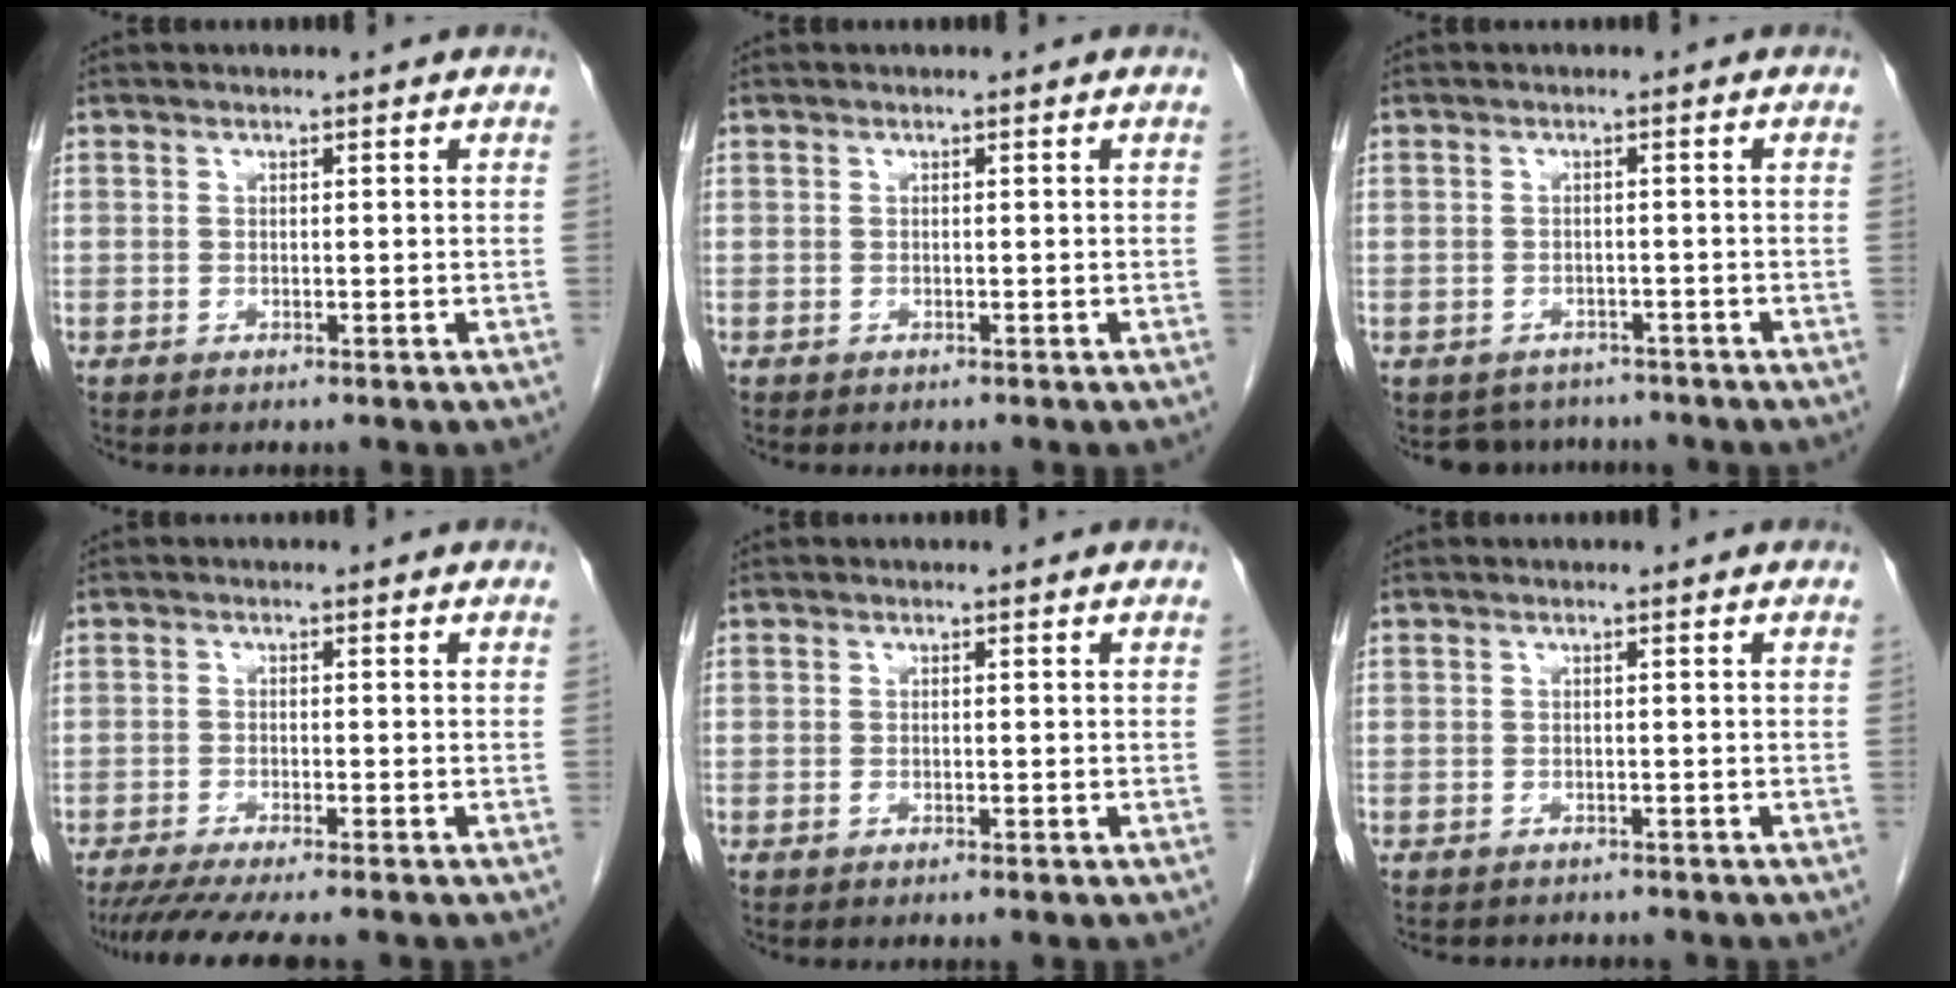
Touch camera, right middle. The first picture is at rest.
{"total": 0.0}
{"total": 4.4, "force": [-3.8, 2.1, -0.4], "torque": [0.008, 0.007, -0.052]}
{"total": 9.4, "force": [-8.0, 0.3, 4.8], "torque": [-0.062, -0.020, -0.125]}
{"total": 0.7, "force": [-0.5, 0.2, 0.5], "torque": [-0.010, 0.000, -0.006]}
{"total": 4.4, "force": [-4.0, 1.5, 1.1], "torque": [-0.014, -0.002, -0.050]}